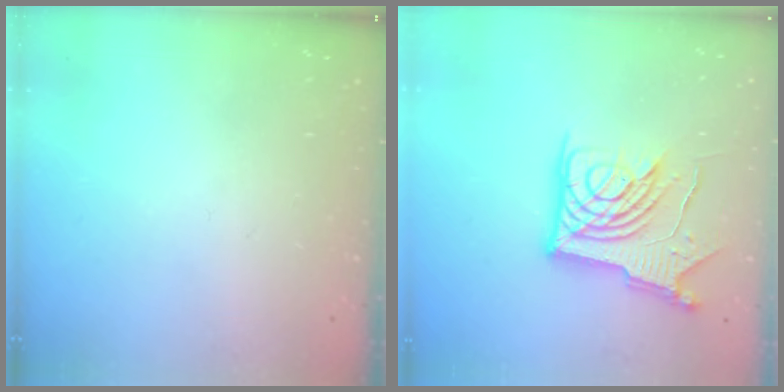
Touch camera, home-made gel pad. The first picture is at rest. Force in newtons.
{"total": 14.4, "press": 14.3, "slide": 1.5}